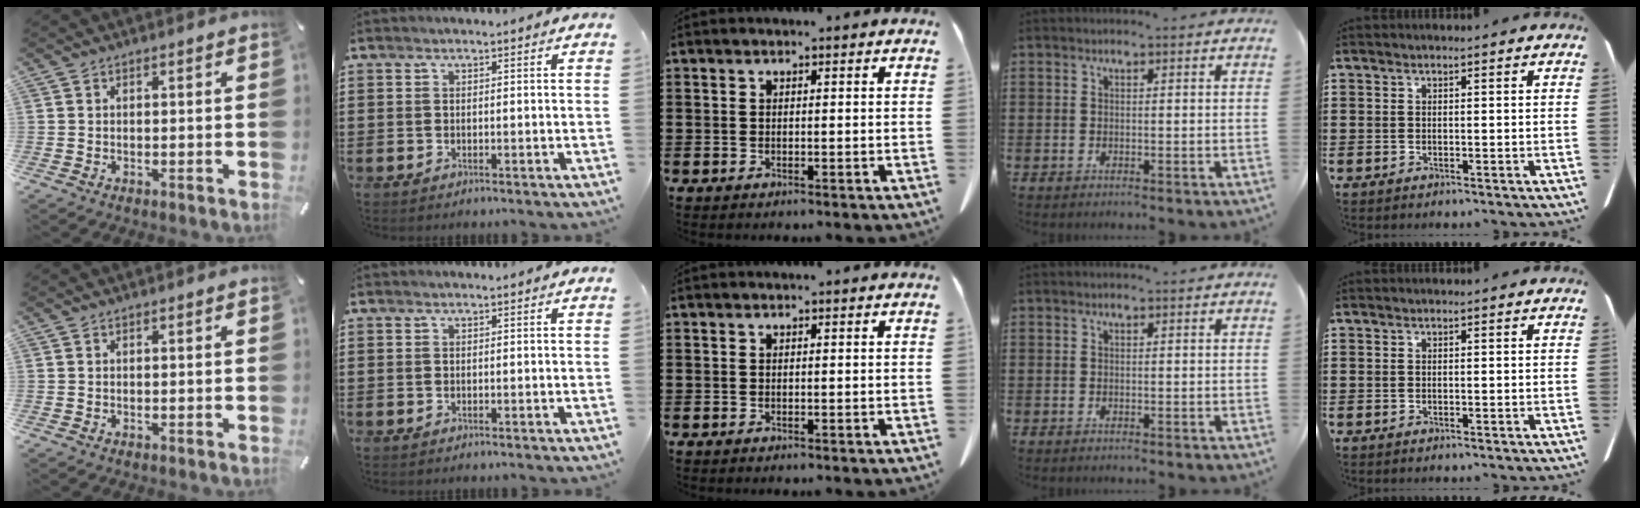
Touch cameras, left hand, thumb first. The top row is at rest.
{}